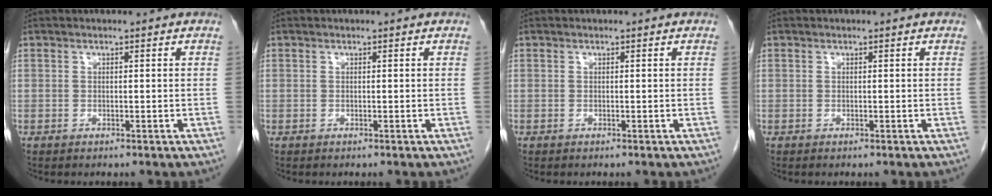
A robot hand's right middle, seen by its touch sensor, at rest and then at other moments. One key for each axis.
{"total": 0.0}
{"total": 0.0}
{"total": 0.0}